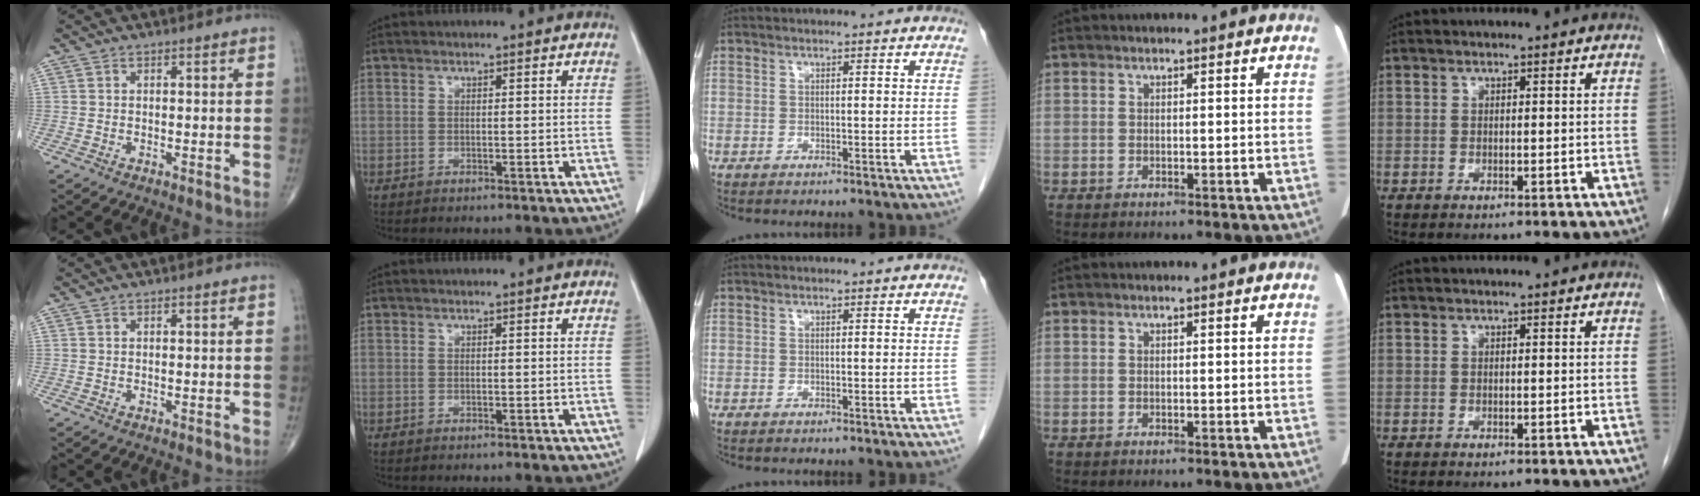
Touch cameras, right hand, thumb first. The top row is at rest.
{}